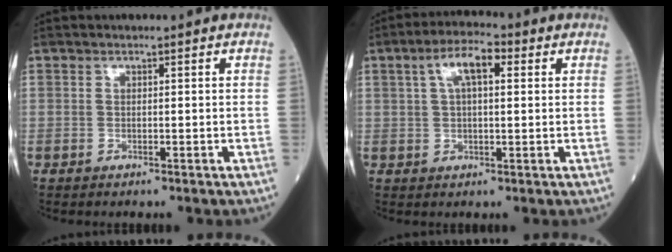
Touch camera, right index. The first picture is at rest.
{"total": 6.5, "force": [2.2, 2.1, 5.7], "torque": [-0.107, 0.022, 0.038]}